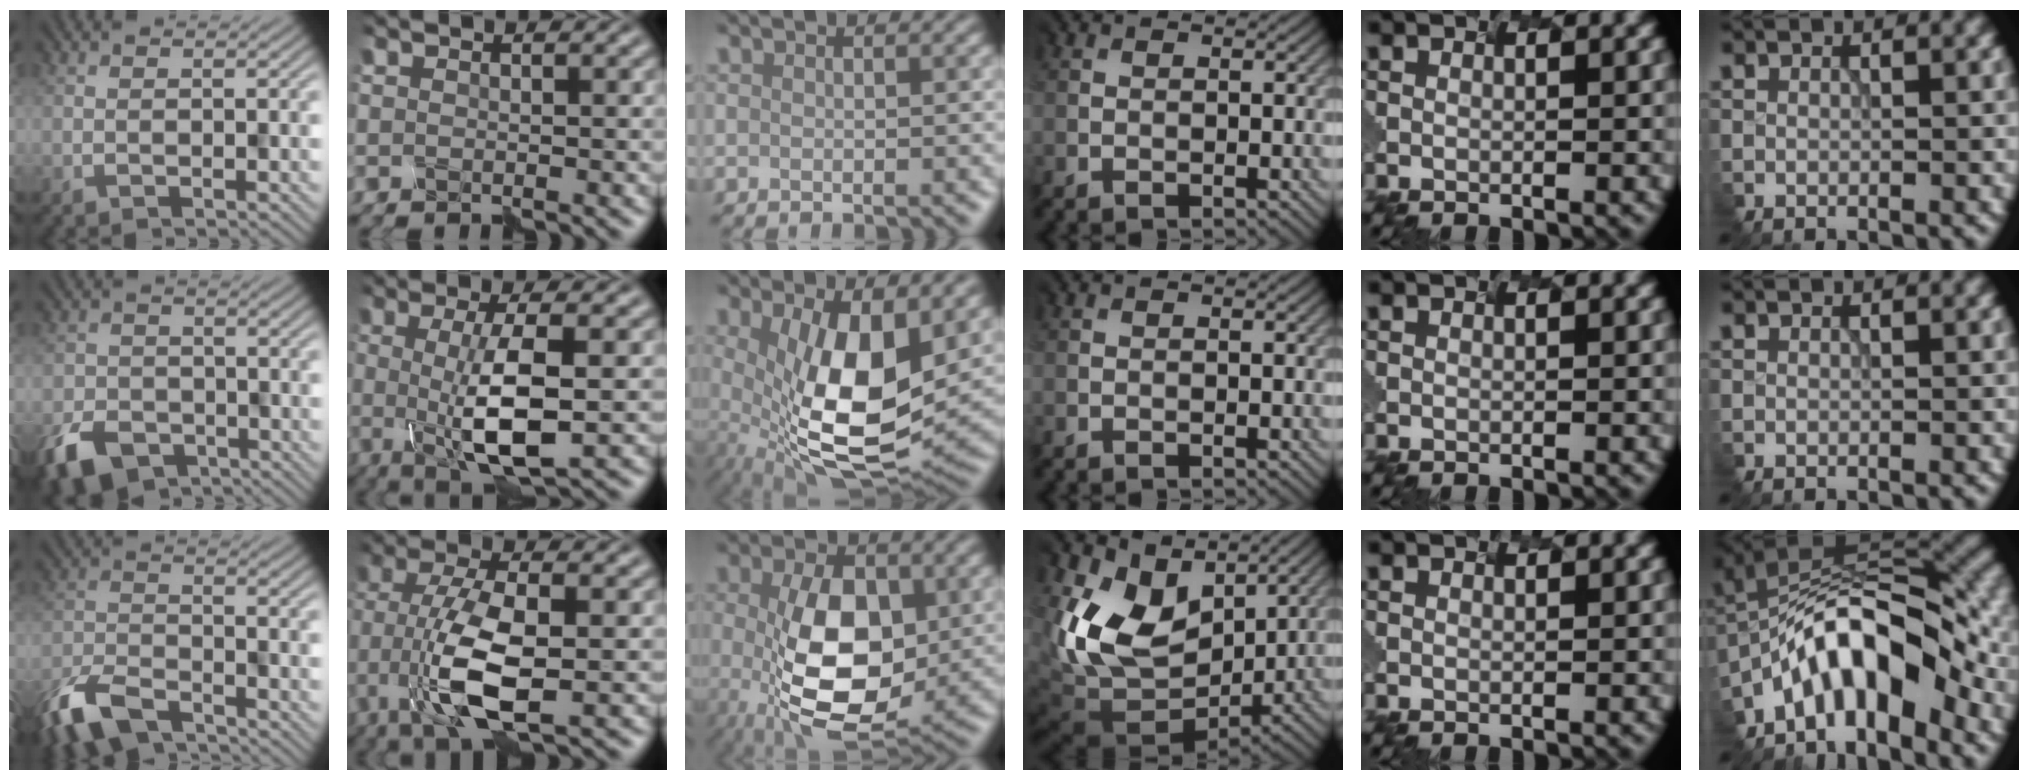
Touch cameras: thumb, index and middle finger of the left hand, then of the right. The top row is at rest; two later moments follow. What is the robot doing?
{"motion": "disassemble", "object": "markers"}